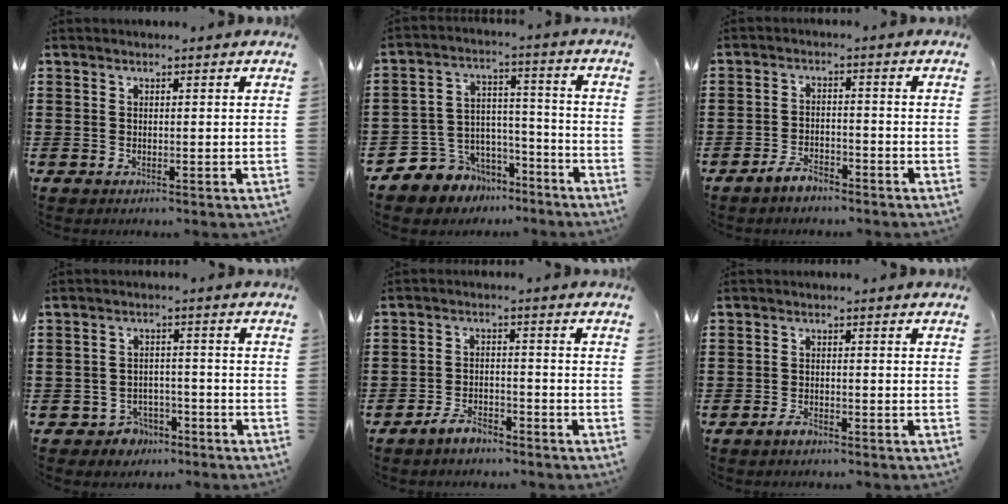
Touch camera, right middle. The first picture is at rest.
{"total": 6.2, "force": [-5.0, 3.7, -0.7], "torque": [-0.011, 0.007, -0.100]}
{"total": 3.5, "force": [-3.2, 1.1, 1.0], "torque": [-0.025, 0.005, -0.065]}
{"total": 3.3, "force": [-3.0, 1.5, 0.1], "torque": [-0.013, 0.004, -0.063]}
{"total": 3.9, "force": [-3.5, 1.2, 1.1], "torque": [-0.026, 0.007, -0.071]}
{"total": 1.9, "force": [-1.5, 0.8, 0.7], "torque": [-0.015, -0.001, -0.030]}